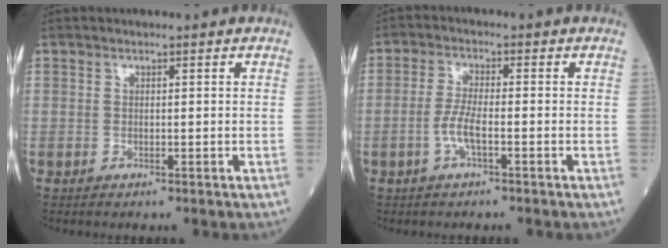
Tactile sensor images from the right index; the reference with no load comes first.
{"total": 3.8, "force": [-1.4, 0.6, 3.4], "torque": [-0.076, -0.001, -0.031]}